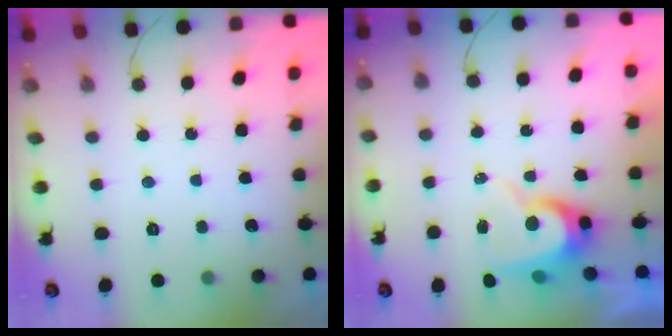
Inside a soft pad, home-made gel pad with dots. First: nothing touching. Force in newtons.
{"total": 7.7, "press": 7.7, "slide": 0.7}